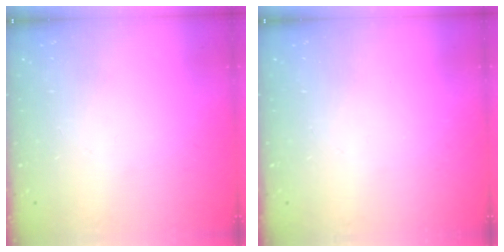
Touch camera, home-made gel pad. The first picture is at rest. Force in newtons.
{"total": 0.0}